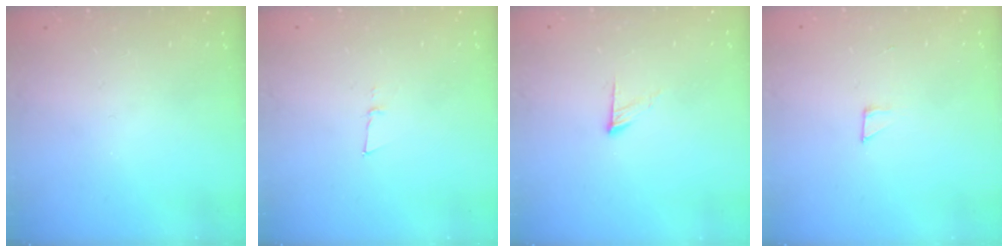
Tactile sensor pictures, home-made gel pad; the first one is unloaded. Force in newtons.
{"total": 3.9, "press": 3.8, "slide": 0.9}
{"total": 6.8, "press": 6.8, "slide": 0.6}
{"total": 2.6, "press": 2.6, "slide": 0.1}